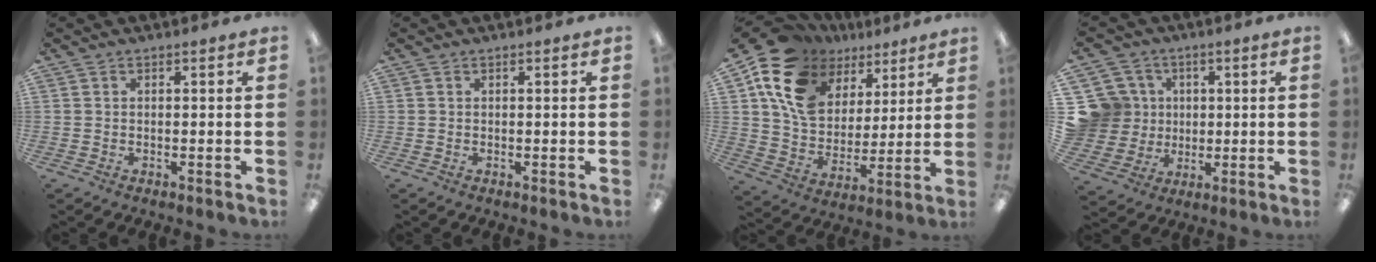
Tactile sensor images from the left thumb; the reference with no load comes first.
{"total": 0.0}
{"total": 17.9, "force": [10.0, 12.4, 8.2], "torque": [-0.175, -0.045, 0.189]}
{"total": 12.8, "force": [1.9, 12.2, 3.0], "torque": [-0.090, 0.005, 0.046]}